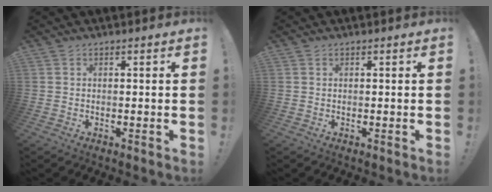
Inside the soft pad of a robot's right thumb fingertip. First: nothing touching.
{"total": 0.0}